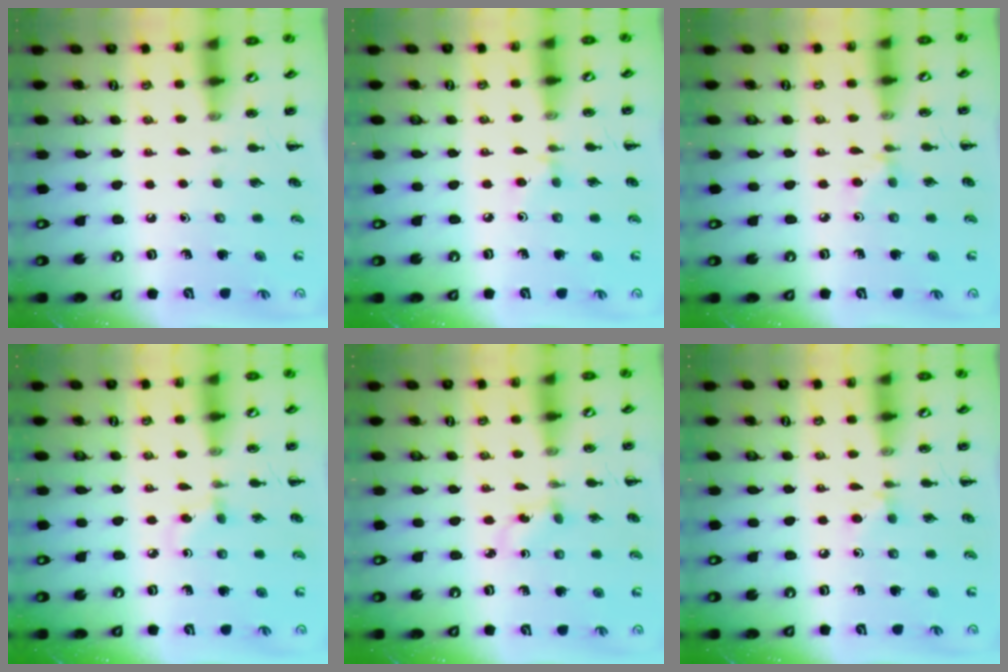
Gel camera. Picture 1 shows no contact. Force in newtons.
{"total": 3.5, "press": 3.3, "slide": 1.2}
{"total": 3.4, "press": 3.2, "slide": 1.2}
{"total": 3.5, "press": 3.2, "slide": 1.5}
{"total": 1.9, "press": 1.7, "slide": 0.9}
{"total": 4.7, "press": 4.5, "slide": 1.6}